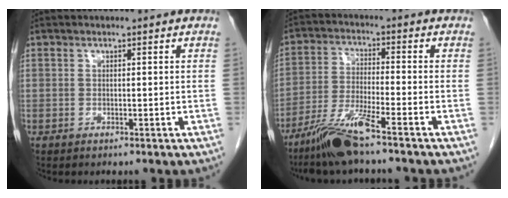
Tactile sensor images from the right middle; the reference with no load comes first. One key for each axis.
{"total": 8.5, "fx": -6.3, "fy": -0.4, "fz": 5.7, "tx": -0.119, "ty": -0.028, "tz": -0.123}